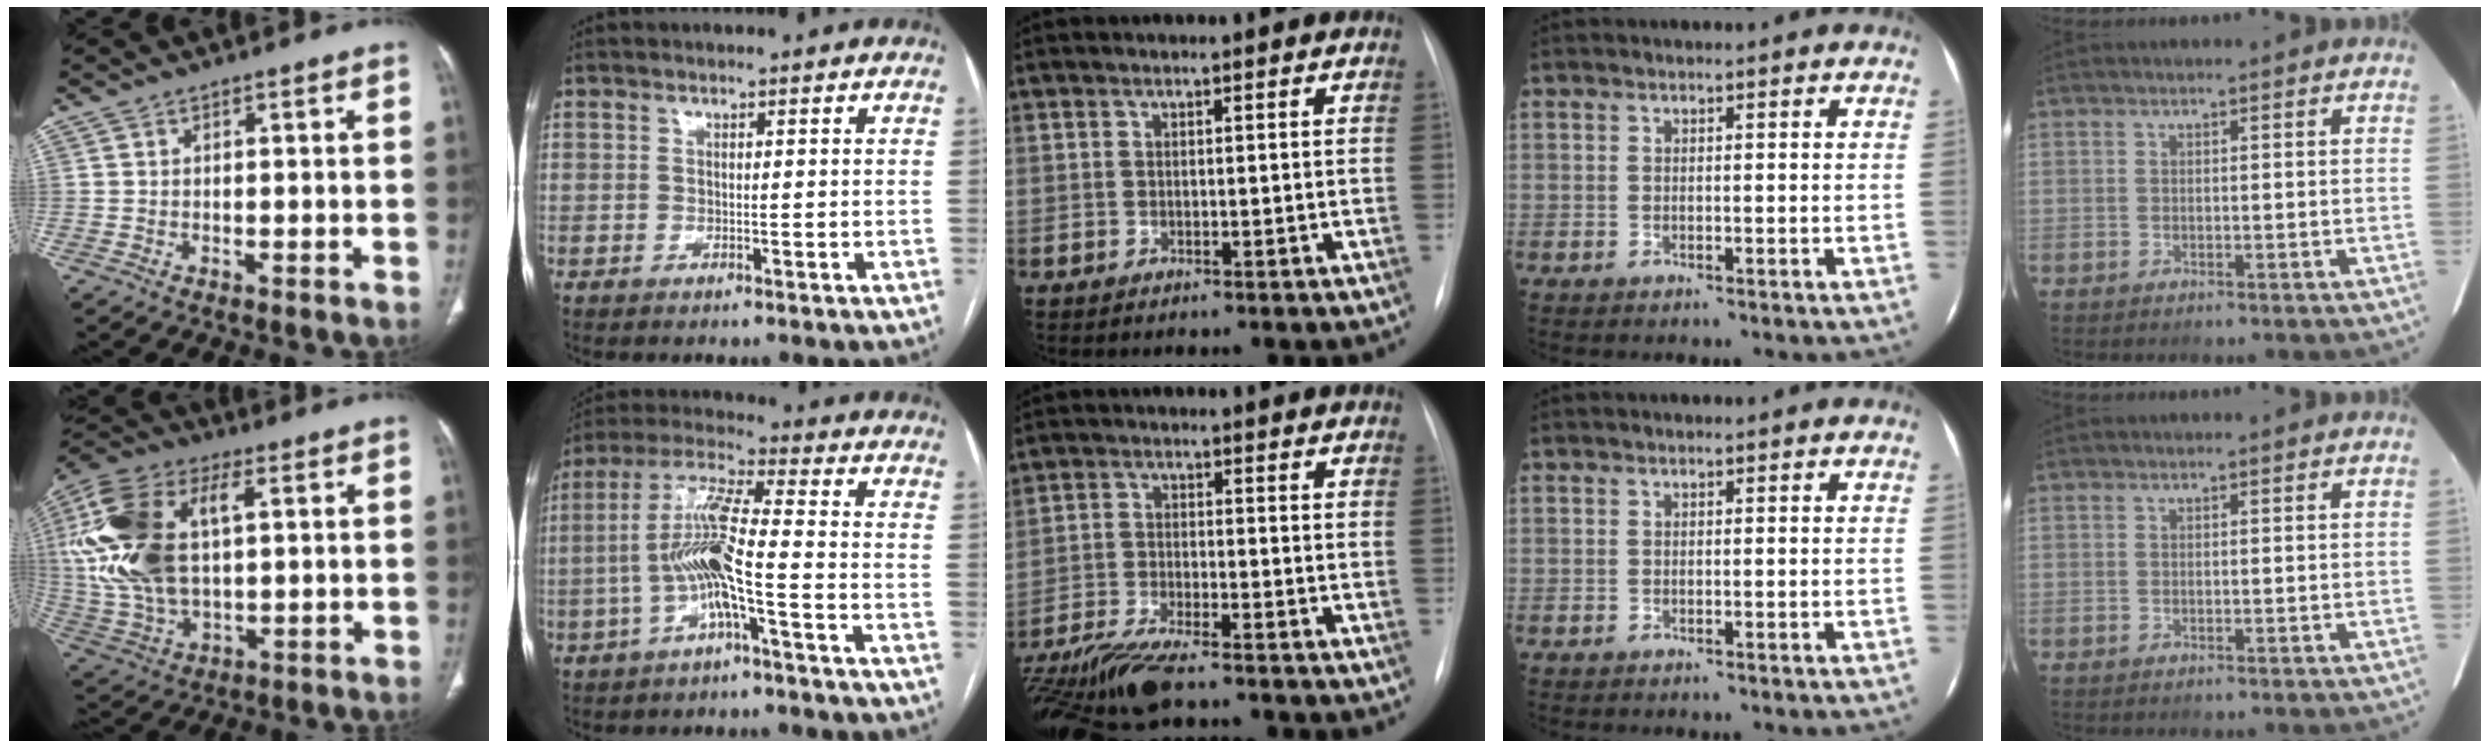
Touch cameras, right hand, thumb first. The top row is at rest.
{"thumb": {"total": 21.7, "force": [4.2, 11.8, 17.7], "torque": [-0.381, 0.005, 0.077]}, "index": {"total": 9.4, "force": [-2.5, 0.1, 9.1], "torque": [-0.190, 0.014, -0.053]}, "middle": {"total": 10.5, "force": [-8.7, 1.2, 5.8], "torque": [-0.108, -0.029, -0.152]}}